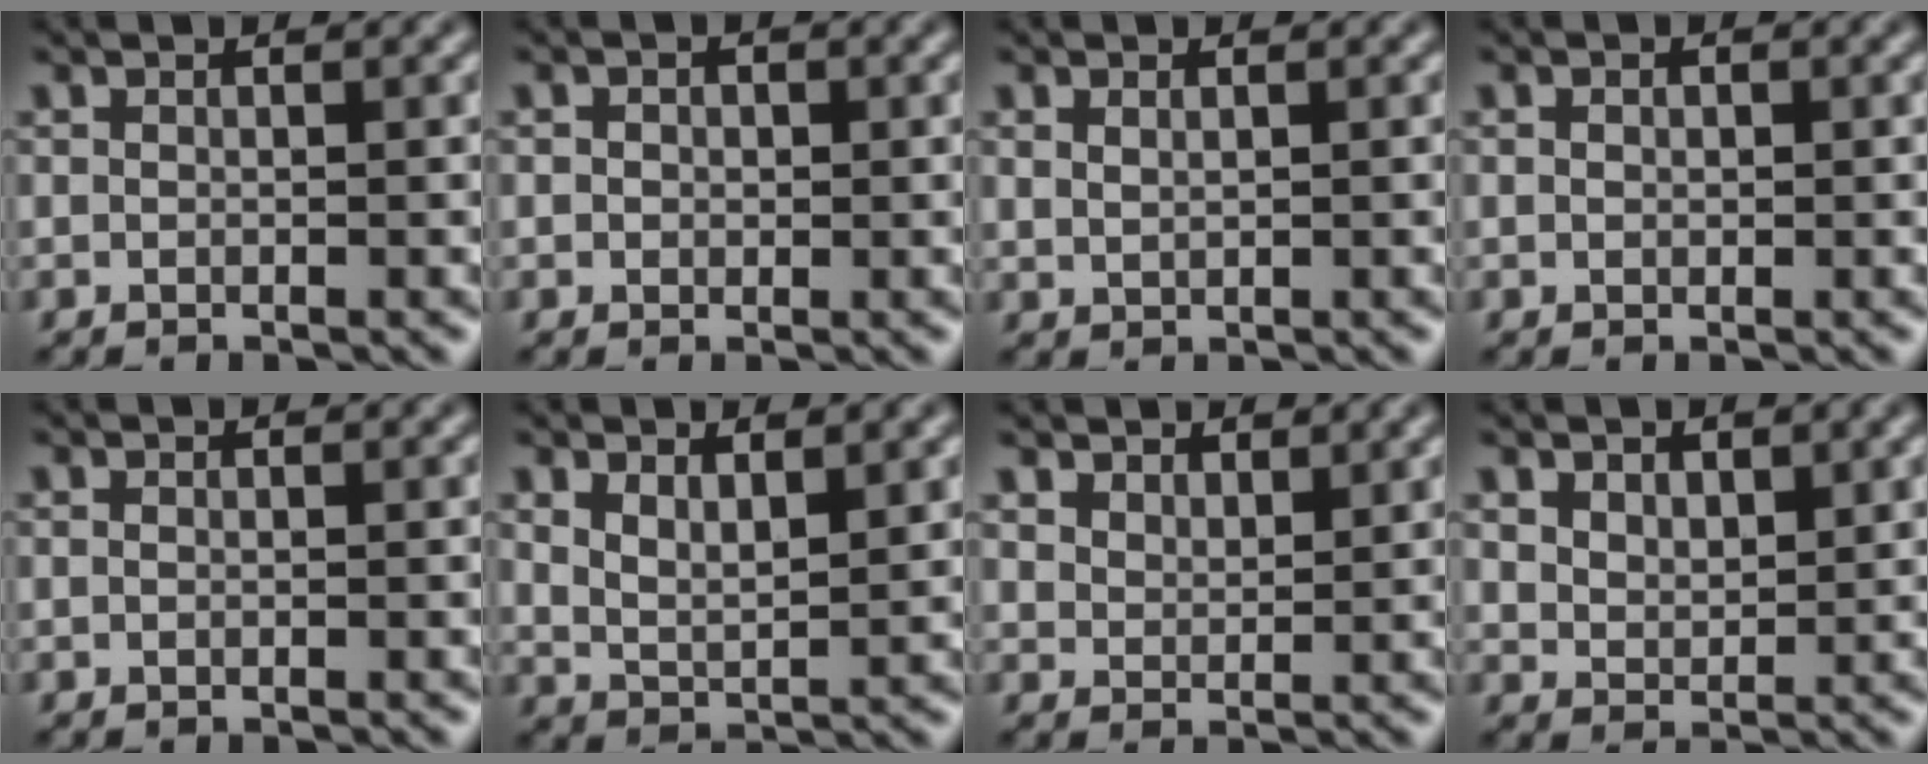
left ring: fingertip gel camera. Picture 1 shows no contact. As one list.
[{"total": 1.3, "force": [0.3, 1.0, 0.6], "torque": [-0.010, 0.006, -0.006]}, {"total": 0.8, "force": [0.5, 0.4, 0.5], "torque": [-0.017, -0.003, 0.013]}, {"total": 0.6, "force": [0.1, 0.5, 0.4], "torque": [-0.009, 0.001, 0.001]}, {"total": 0.0}, {"total": 3.0, "force": [1.7, 1.2, 2.1], "torque": [-0.045, -0.008, 0.036]}, {"total": 3.0, "force": [2.6, 1.2, 0.7], "torque": [-0.023, -0.006, 0.053]}, {"total": 2.3, "force": [1.4, 1.4, 1.2], "torque": [-0.027, -0.006, 0.030]}]